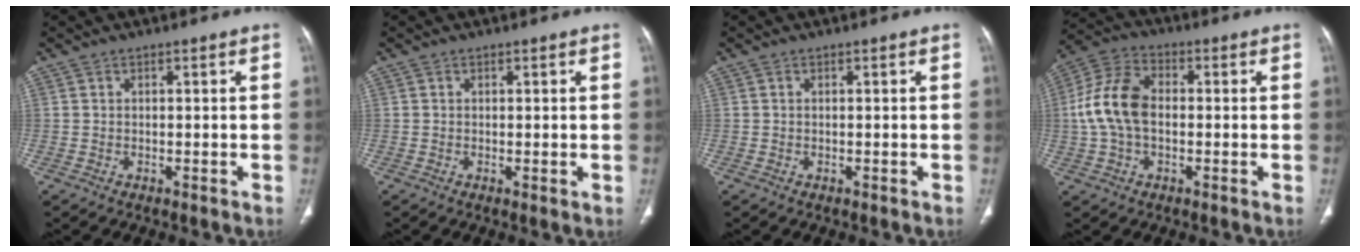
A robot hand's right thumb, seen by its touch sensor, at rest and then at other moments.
{"total": 0.7, "force": [0.1, 0.1, 0.7], "torque": [-0.019, -0.005, 0.000]}
{"total": 0.0}
{"total": 11.4, "force": [-0.2, 7.3, 8.7], "torque": [-0.177, 0.029, -0.010]}